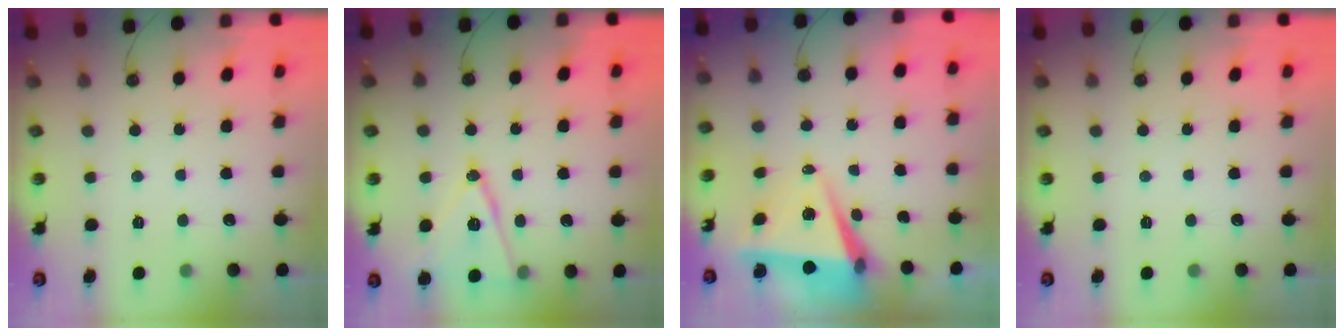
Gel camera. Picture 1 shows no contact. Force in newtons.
{"total": 14.0, "press": 13.6, "slide": 3.3}
{"total": 6.1, "press": 4.4, "slide": 4.2}
{"total": 0.0}